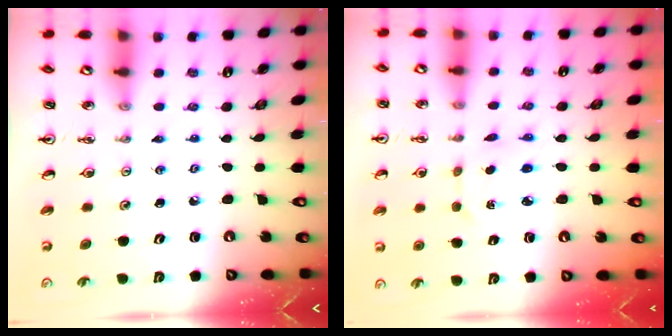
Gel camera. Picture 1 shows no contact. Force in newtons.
{"total": 2.8, "press": 2.8, "slide": 0.4}